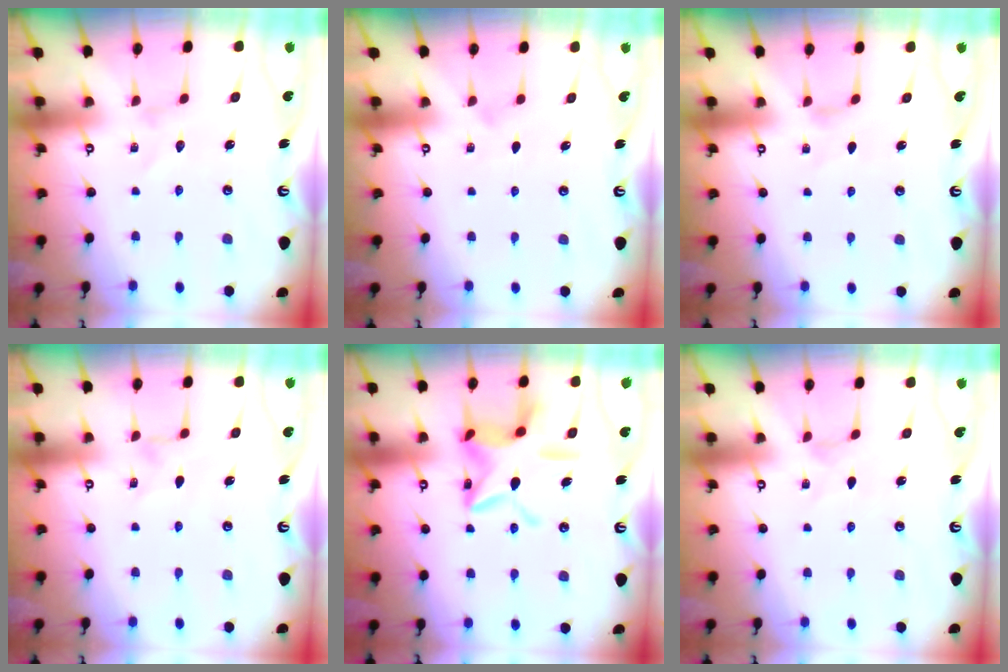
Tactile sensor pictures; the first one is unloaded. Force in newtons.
{"total": 1.6, "press": 1.6, "slide": 0.2}
{"total": 2.1, "press": 2.0, "slide": 0.5}
{"total": 0.5, "press": 0.5, "slide": 0.2}
{"total": 15.5, "press": 15.5, "slide": 1.3}
{"total": 0.0}